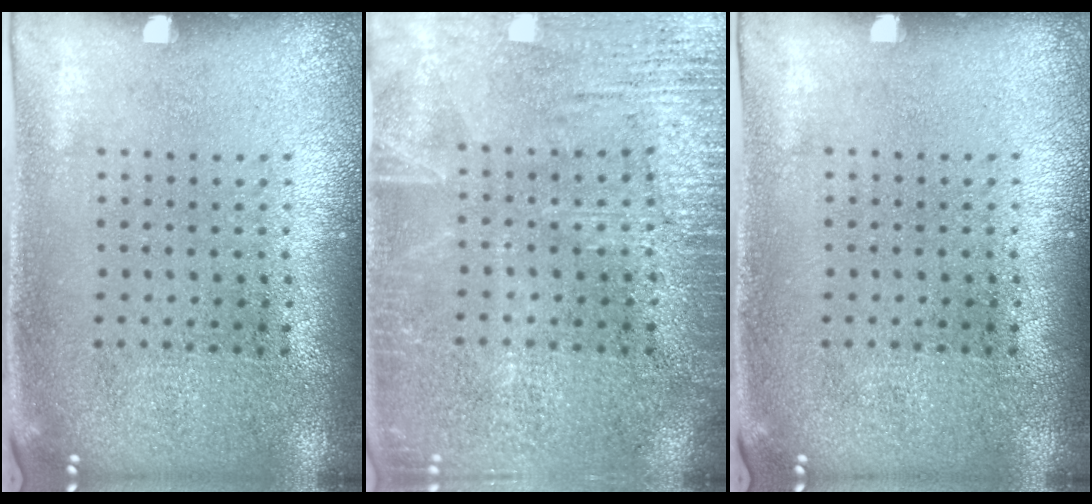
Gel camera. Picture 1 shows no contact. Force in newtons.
{"total": 3.5, "press": 3.5, "slide": 0.5}
{"total": 0.0}